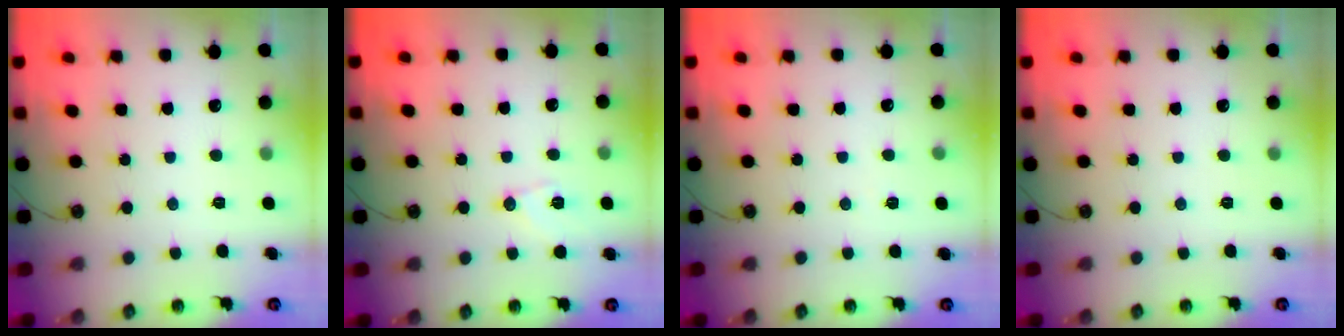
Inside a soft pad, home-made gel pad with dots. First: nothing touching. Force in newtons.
{"total": 7.6, "press": 7.5, "slide": 1.0}
{"total": 4.3, "press": 1.3, "slide": 4.1}
{"total": 0.0}